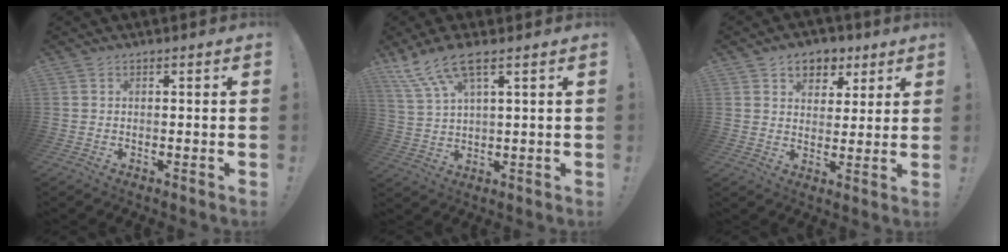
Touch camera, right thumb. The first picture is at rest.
{"total": 9.5, "force": [6.3, 2.4, 6.7], "torque": [-0.140, -0.022, 0.120]}
{"total": 7.7, "force": [4.4, 5.9, 2.3], "torque": [-0.030, -0.023, 0.085]}